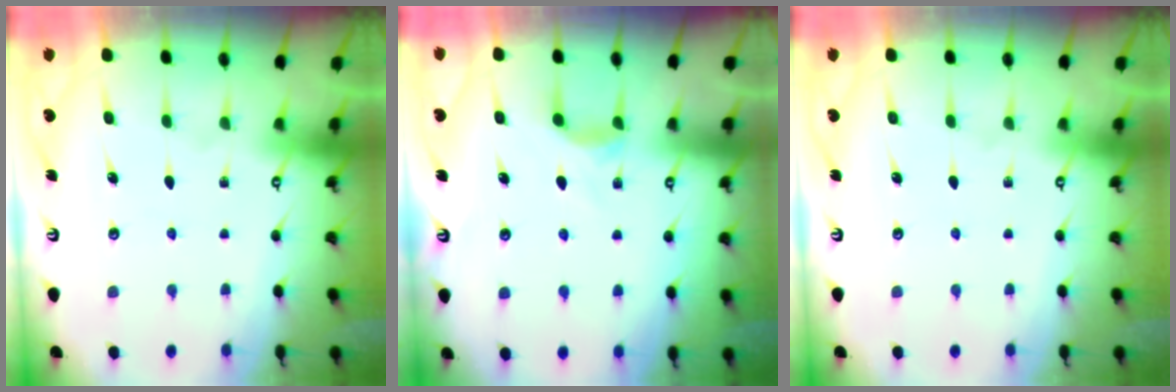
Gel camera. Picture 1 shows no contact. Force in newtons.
{"total": 2.9, "press": 2.9, "slide": 0.4}
{"total": 0.0}